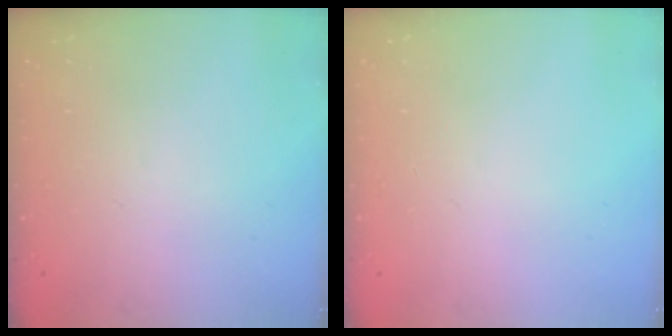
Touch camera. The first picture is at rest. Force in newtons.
{"total": 0.0}